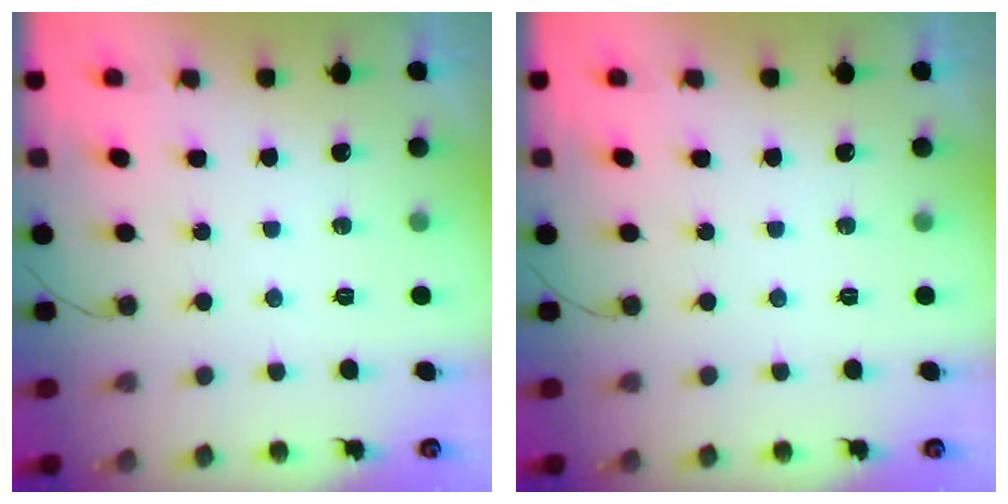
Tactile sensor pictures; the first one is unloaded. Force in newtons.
{"total": 0.0}